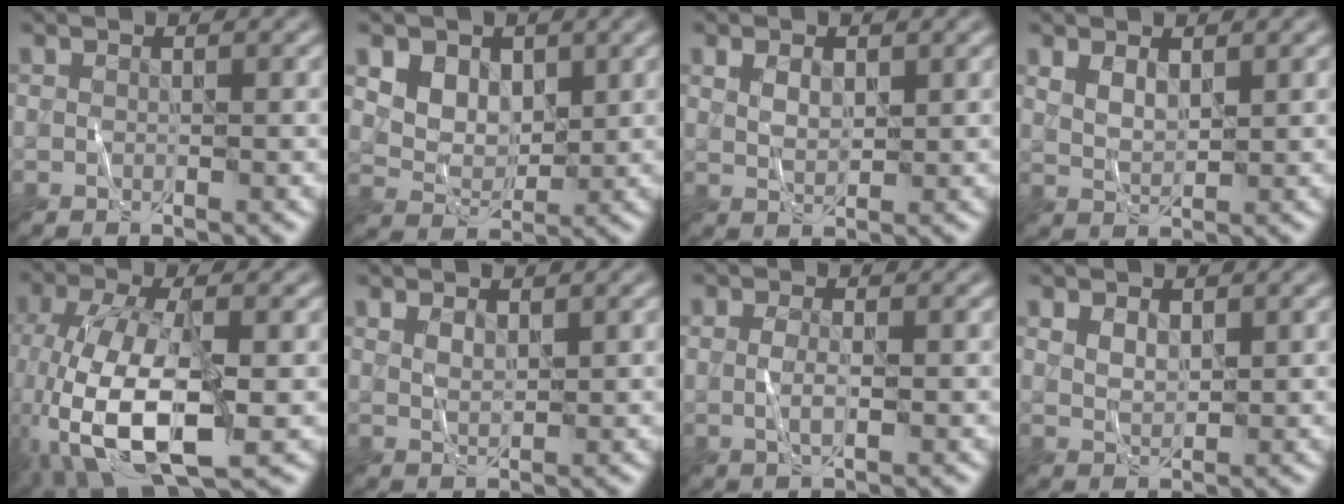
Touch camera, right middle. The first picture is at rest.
{"total": 5.8, "force": [2.9, 4.1, 2.9], "torque": [-0.073, -0.001, 0.059]}
{"total": 2.0, "force": [0.9, 1.1, 1.4], "torque": [-0.031, 0.000, 0.021]}
{"total": 2.0, "force": [1.1, 0.9, 1.4], "torque": [-0.032, -0.003, 0.027]}
{"total": 12.3, "force": [-3.7, 5.2, 10.5], "torque": [-0.229, -0.016, -0.070]}
{"total": 1.5, "force": [0.8, 0.7, 1.0], "torque": [-0.023, -0.001, 0.021]}
{"total": 2.1, "force": [0.0, 0.9, 1.8], "torque": [-0.044, 0.000, 0.001]}
{"total": 1.8, "force": [0.9, 1.0, 1.1], "torque": [-0.024, -0.001, 0.022]}